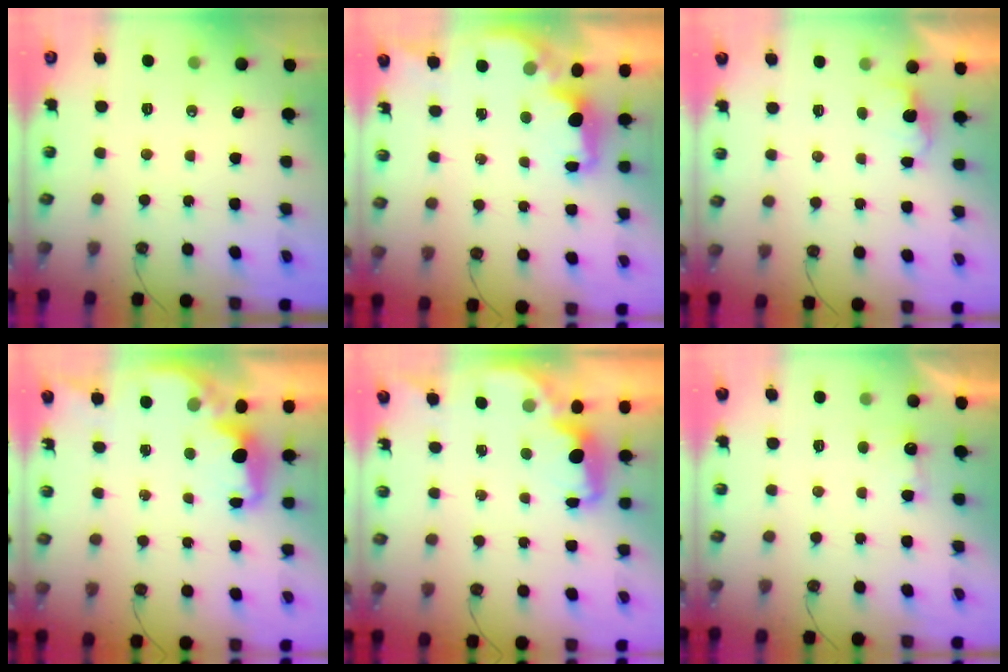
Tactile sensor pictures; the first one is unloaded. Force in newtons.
{"total": 2.0, "press": 1.8, "slide": 0.7}
{"total": 1.5, "press": 1.3, "slide": 0.8}
{"total": 2.2, "press": 2.0, "slide": 0.8}
{"total": 2.1, "press": 2.0, "slide": 0.7}
{"total": 2.5, "press": 2.4, "slide": 1.0}